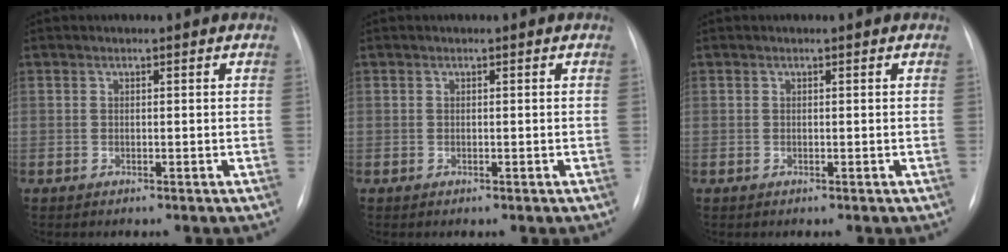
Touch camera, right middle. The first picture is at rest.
{"total": 0.0}
{"total": 0.0}